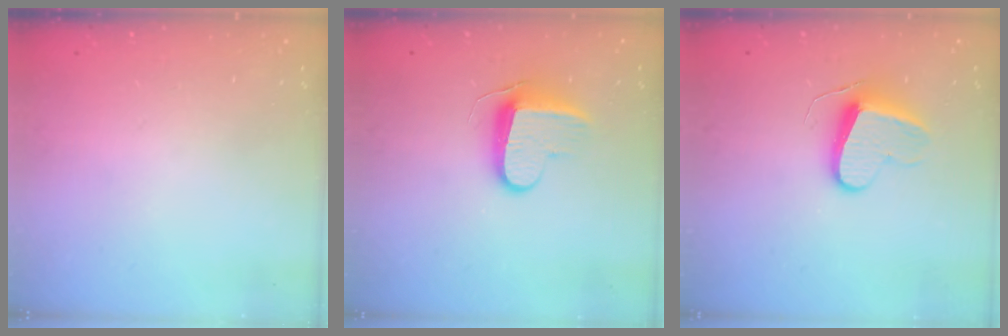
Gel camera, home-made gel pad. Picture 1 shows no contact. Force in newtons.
{"total": 9.2, "press": 9.2, "slide": 0.9}
{"total": 10.6, "press": 10.6, "slide": 0.9}